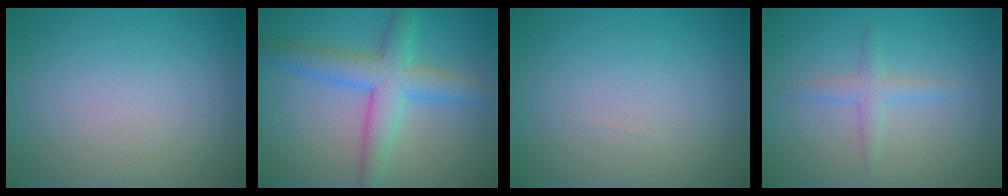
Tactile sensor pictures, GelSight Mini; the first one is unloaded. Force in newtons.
{"total": 5.5, "press": 5.5, "slide": 0.0}
{"total": 0.0}
{"total": 1.7, "press": 1.7, "slide": 0.1}